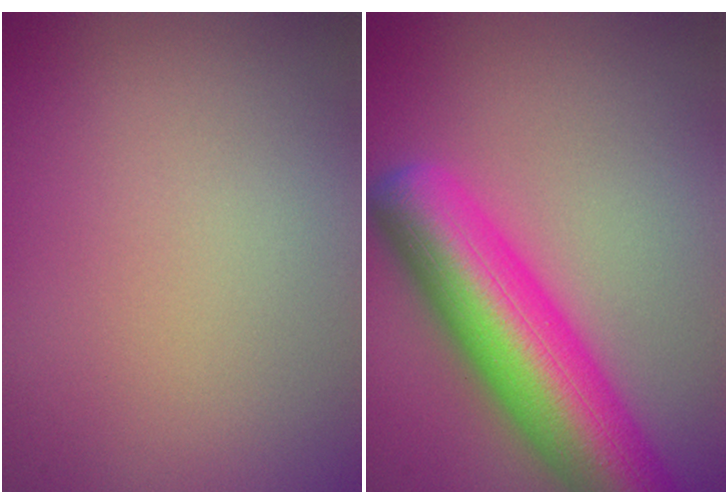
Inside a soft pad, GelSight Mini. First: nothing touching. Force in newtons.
{"total": 10.1, "press": 10.1, "slide": 0.4}